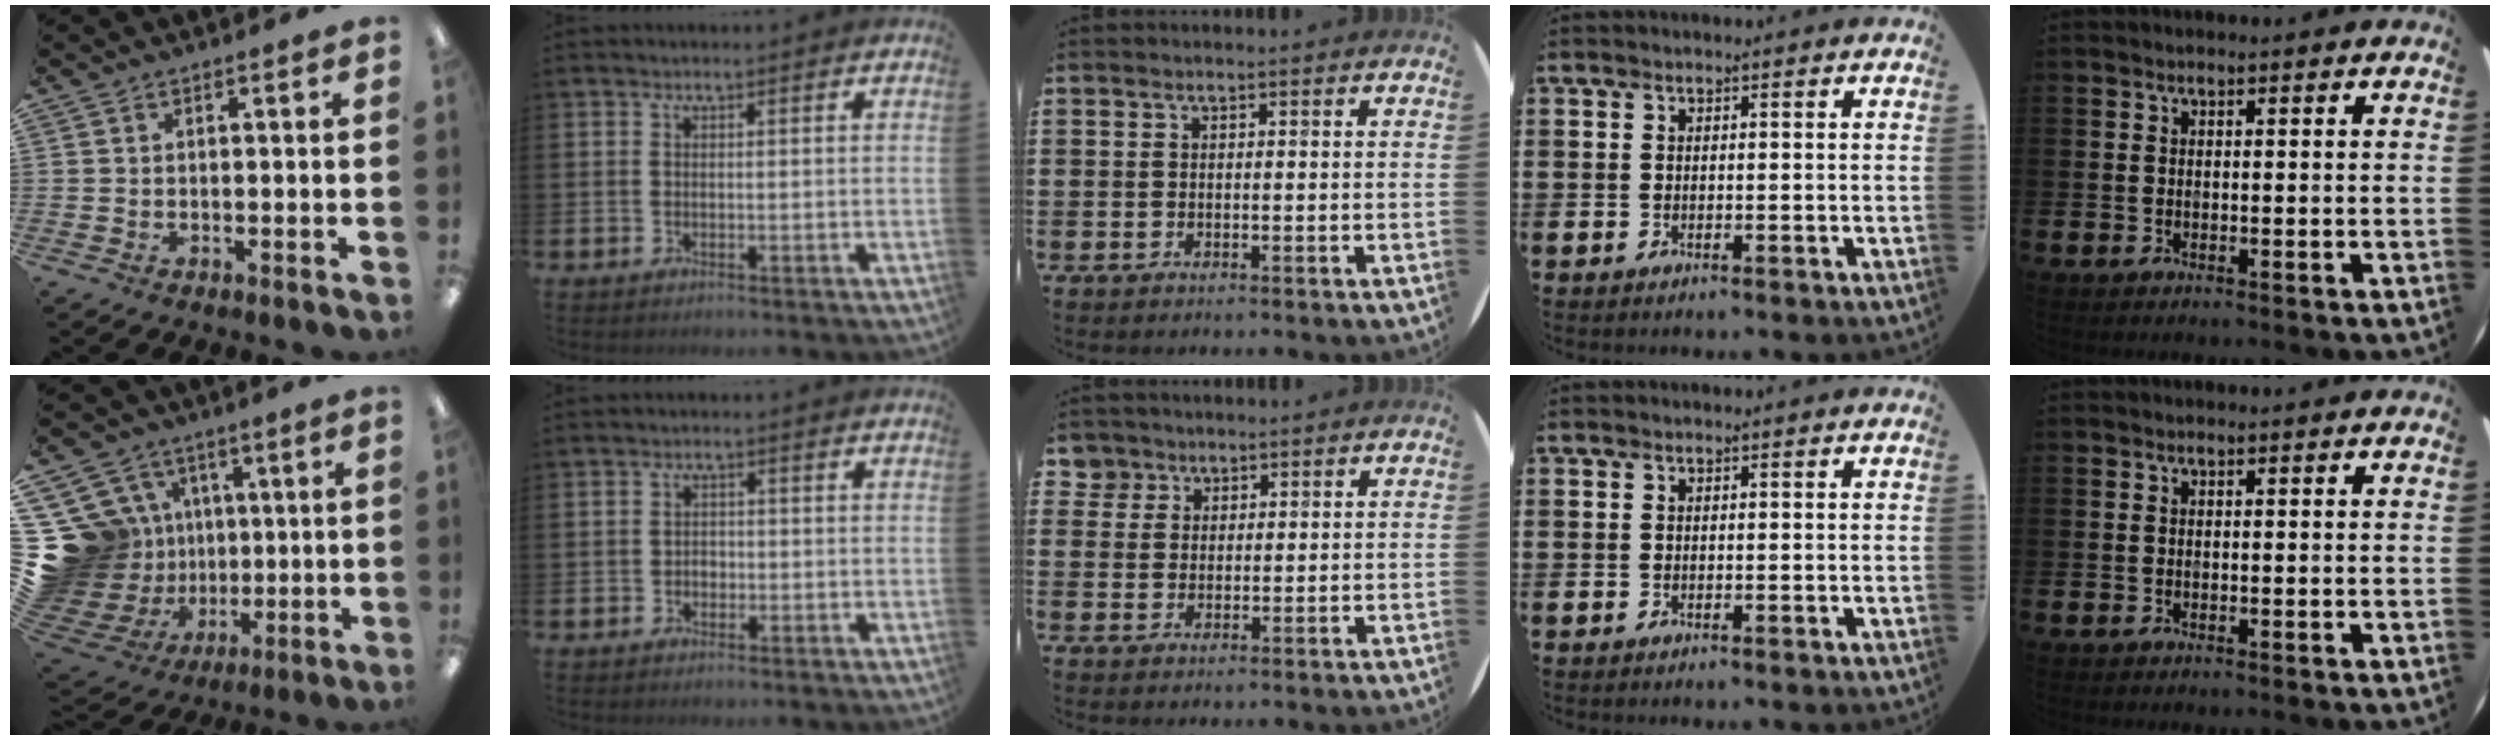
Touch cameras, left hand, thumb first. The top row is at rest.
{"thumb": {"total": 20.5, "force": [3.0, 19.0, 7.0], "torque": [-0.176, -0.031, 0.111]}, "index": {"total": 1.4, "force": [-0.5, 1.2, 0.5], "torque": [-0.004, 0.002, -0.014]}, "middle": {"total": 3.0, "force": [2.2, 2.1, 0.2], "torque": [-0.005, 0.006, 0.042]}}